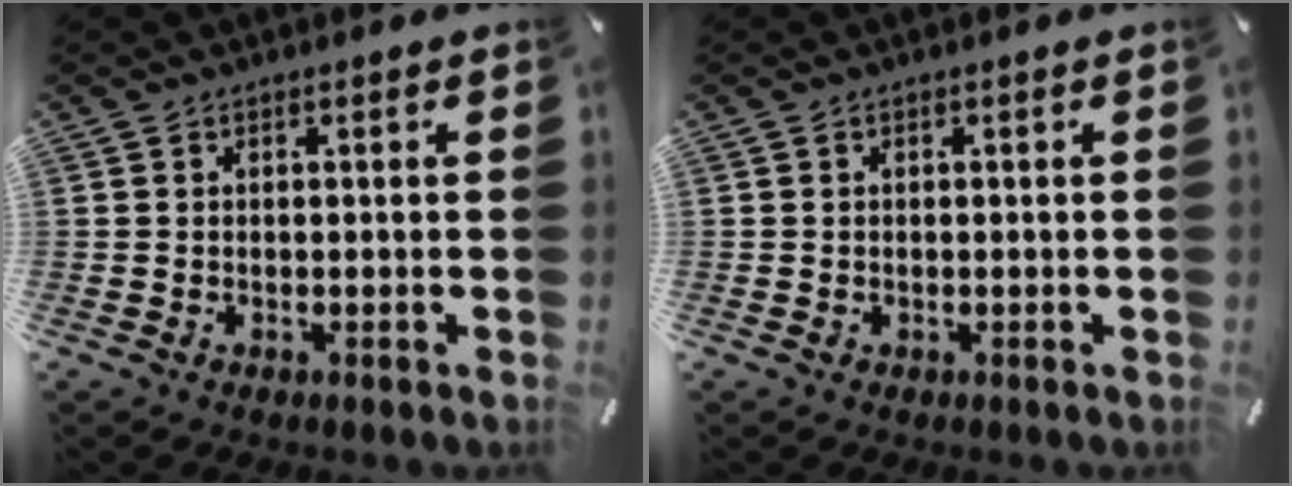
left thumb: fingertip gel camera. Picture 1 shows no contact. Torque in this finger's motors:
{"motor_torque": [-0.21, 0.20, -0.08, 0.06, 0.00]}